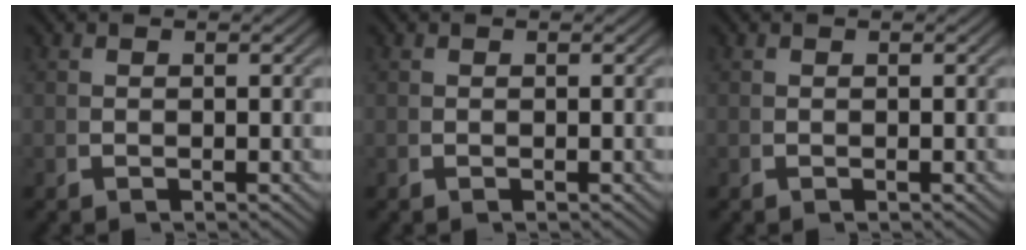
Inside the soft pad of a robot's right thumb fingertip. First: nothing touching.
{"total": 0.0}
{"total": 0.0}